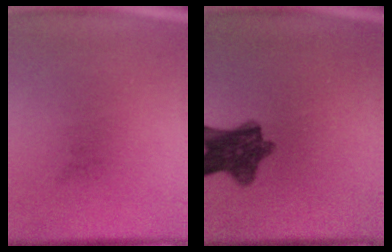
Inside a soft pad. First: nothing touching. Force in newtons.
{"total": 8.6}